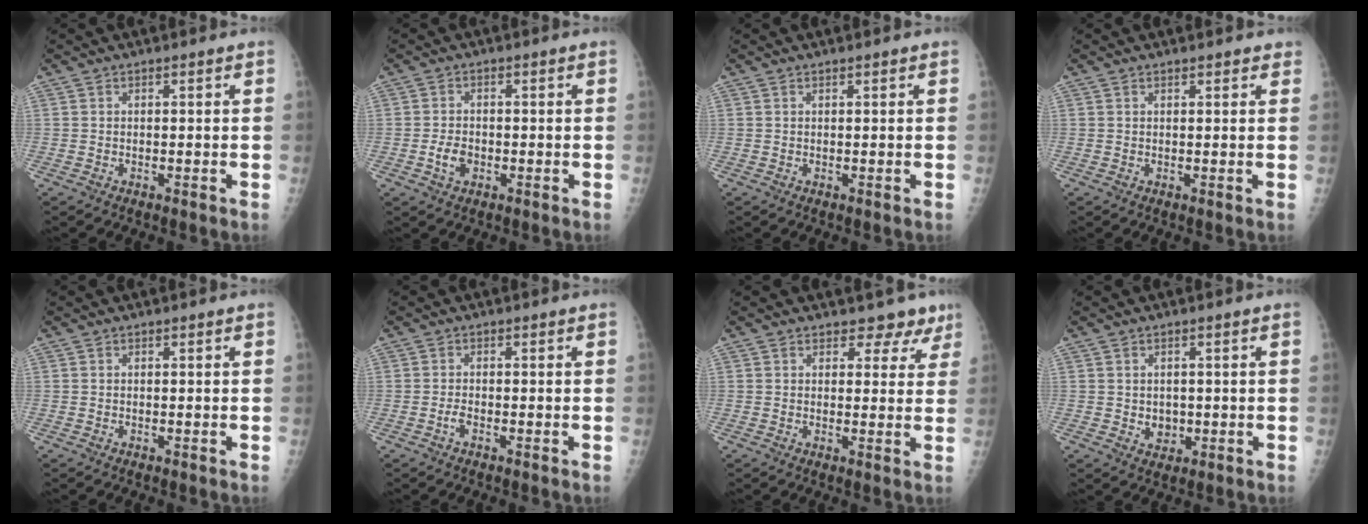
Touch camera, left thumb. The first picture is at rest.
{"total": 3.4, "force": [-1.0, 2.4, 2.1], "torque": [-0.033, 0.006, -0.017]}
{"total": 0.0}
{"total": 1.4, "force": [1.1, 0.6, 0.5], "torque": [0.004, -0.003, 0.011]}
{"total": 0.0}
{"total": 1.2, "force": [-0.7, 0.5, 0.9], "torque": [-0.018, 0.001, -0.015]}
{"total": 5.2, "force": [4.1, 3.0, 0.9], "torque": [0.023, -0.024, 0.039]}
{"total": 2.9, "force": [0.0, 2.5, 1.5], "torque": [-0.009, -0.001, 0.007]}